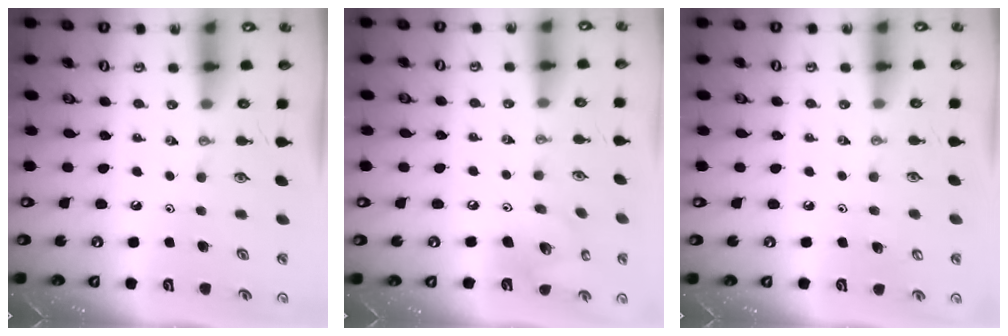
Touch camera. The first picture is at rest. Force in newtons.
{"total": 14.7, "press": 14.4, "slide": 3.2}
{"total": 3.3, "press": 3.3, "slide": 0.2}